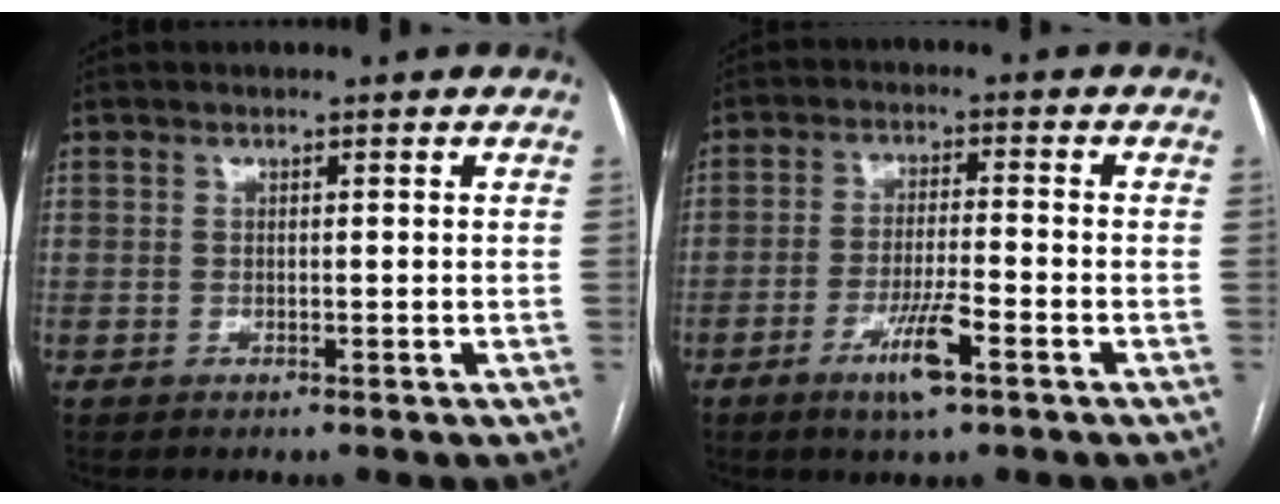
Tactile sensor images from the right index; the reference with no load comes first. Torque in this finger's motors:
{"motor_torque": [0.94, -0.42, 0.31, 0.13]}